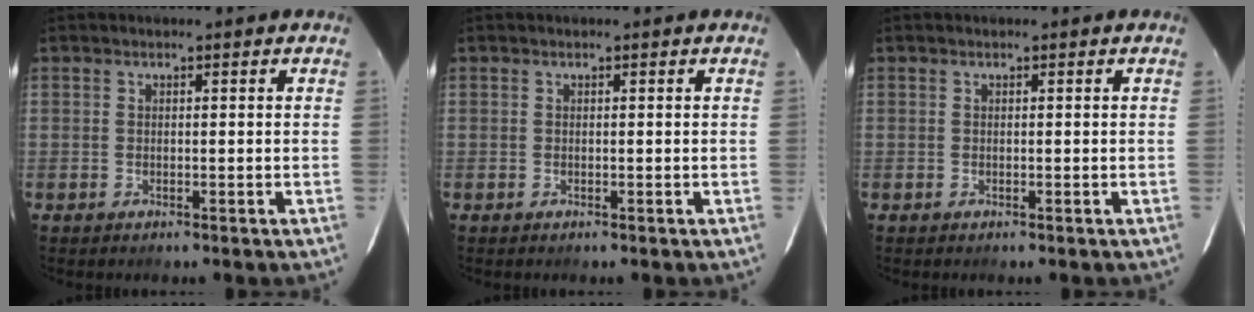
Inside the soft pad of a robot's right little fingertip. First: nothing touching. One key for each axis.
{"total": 0.0}
{"total": 0.0}